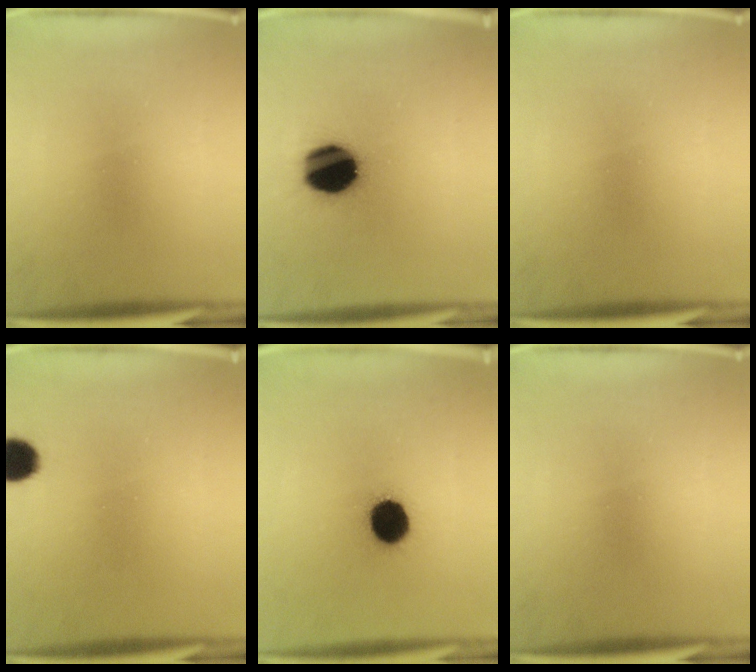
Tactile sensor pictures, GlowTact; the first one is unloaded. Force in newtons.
{"total": 17.1}
{"total": 0.0}
{"total": 5.5}
{"total": 11.1}
{"total": 0.0}